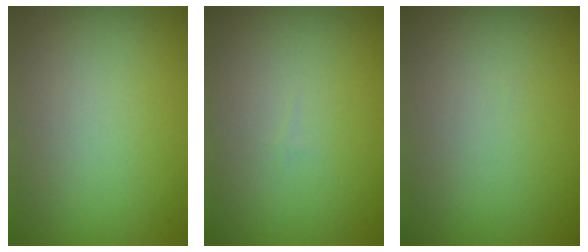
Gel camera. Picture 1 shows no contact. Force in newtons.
{"total": 0.0}
{"total": 0.0}